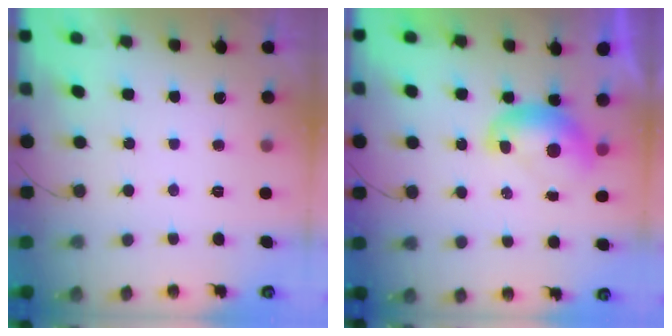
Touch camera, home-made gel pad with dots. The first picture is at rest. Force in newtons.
{"total": 8.3, "press": 8.3, "slide": 0.3}